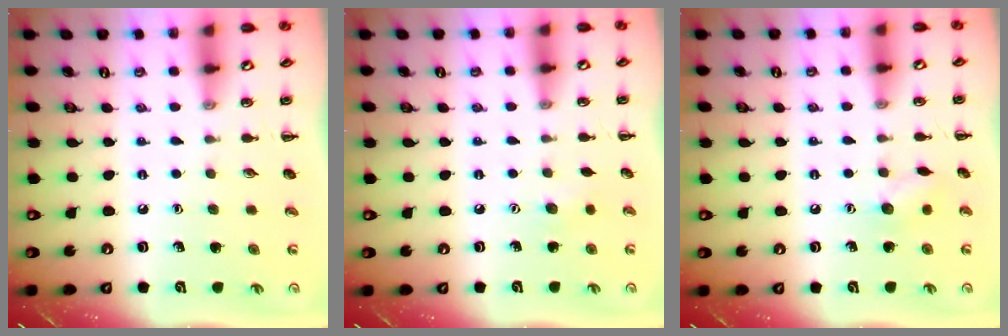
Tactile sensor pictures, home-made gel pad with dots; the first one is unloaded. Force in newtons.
{"total": 3.0, "press": 2.9, "slide": 0.6}
{"total": 7.0, "press": 6.9, "slide": 1.3}